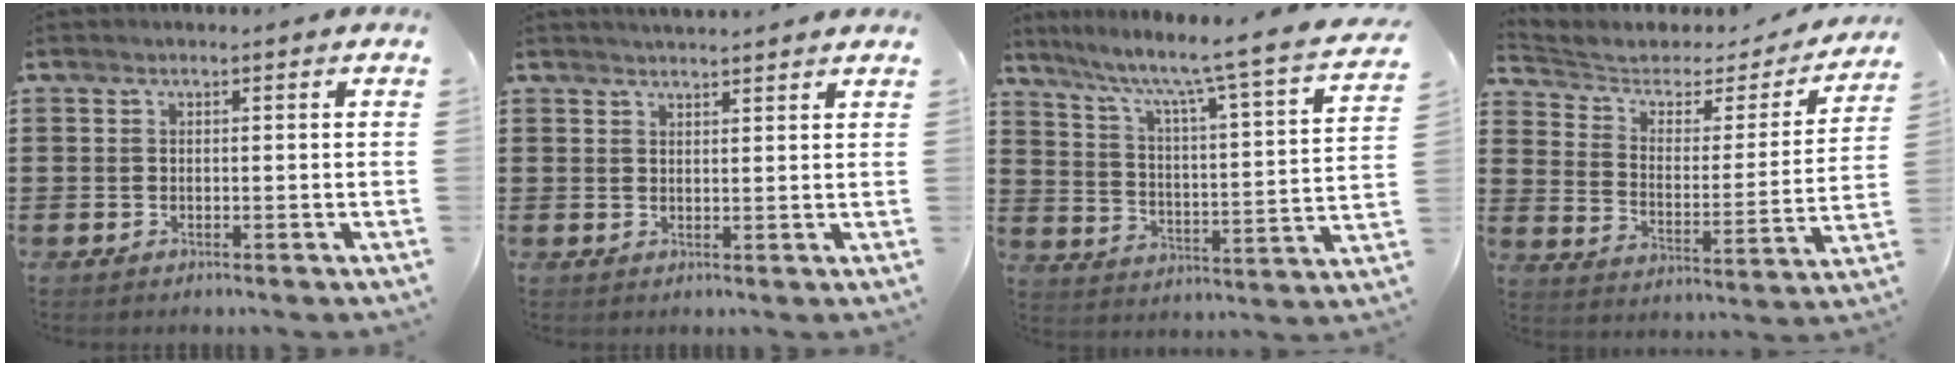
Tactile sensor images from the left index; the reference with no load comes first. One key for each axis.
{"total": 1.9, "fx": 1.9, "fy": -0.2, "fz": 0.1, "tx": -0.006, "ty": -0.003, "tz": 0.037}
{"total": 6.3, "fx": 5.0, "fy": -0.6, "fz": 3.8, "tx": -0.096, "ty": -0.051, "tz": 0.068}
{"total": 3.8, "fx": 2.5, "fy": 2.5, "fz": 1.3, "tx": -0.047, "ty": -0.014, "tz": 0.037}